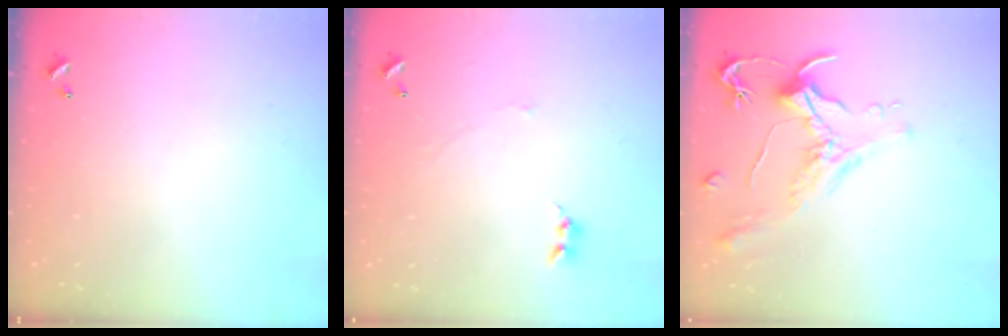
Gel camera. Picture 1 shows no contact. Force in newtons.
{"total": 1.1, "press": 0.9, "slide": 0.6}
{"total": 1.6, "press": 1.5, "slide": 0.7}